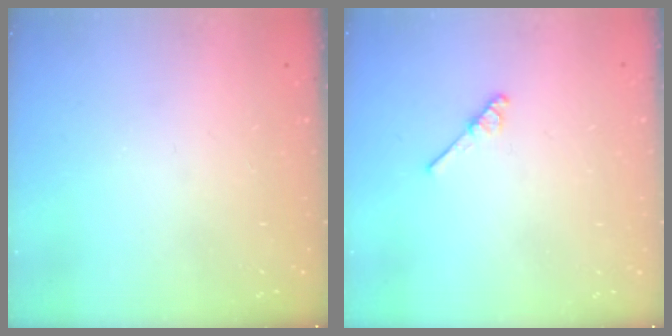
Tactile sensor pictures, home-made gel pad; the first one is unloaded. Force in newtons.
{"total": 3.0, "press": 2.9, "slide": 0.5}